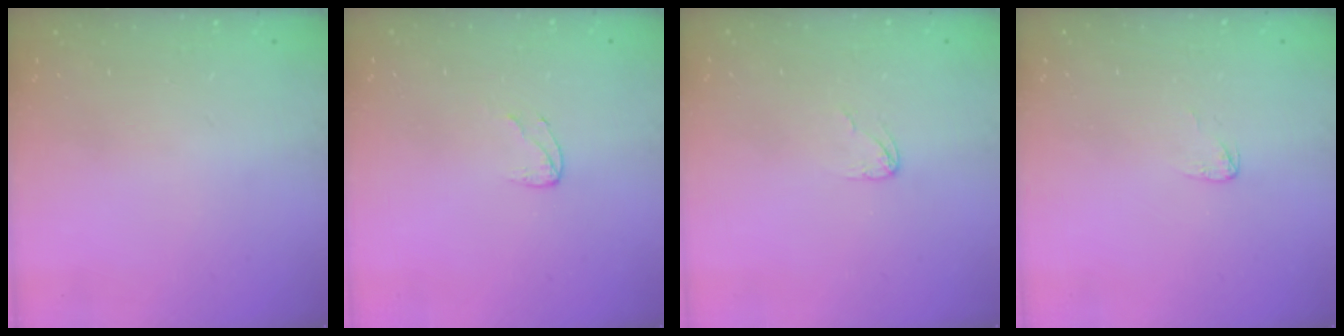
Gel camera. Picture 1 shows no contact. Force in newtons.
{"total": 3.7, "press": 3.7, "slide": 0.4}
{"total": 2.7, "press": 2.7, "slide": 0.2}
{"total": 2.9, "press": 2.9, "slide": 0.2}